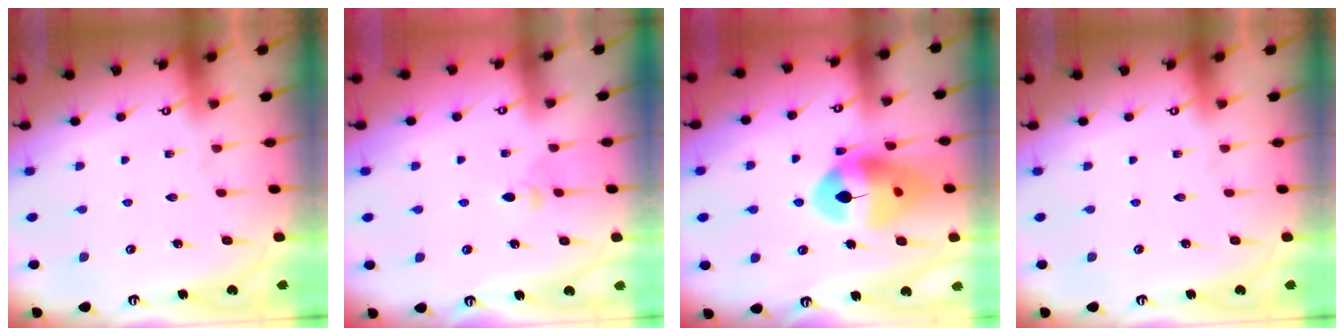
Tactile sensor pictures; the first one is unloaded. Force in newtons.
{"total": 2.5, "press": 2.4, "slide": 0.6}
{"total": 13.9, "press": 13.8, "slide": 1.5}
{"total": 0.0}